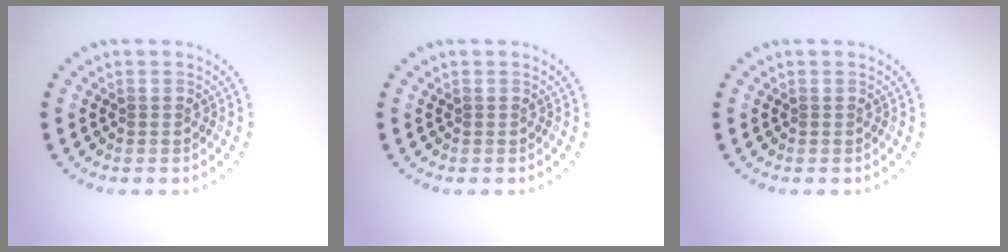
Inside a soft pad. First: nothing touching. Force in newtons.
{"total": 0.0}
{"total": 0.0}